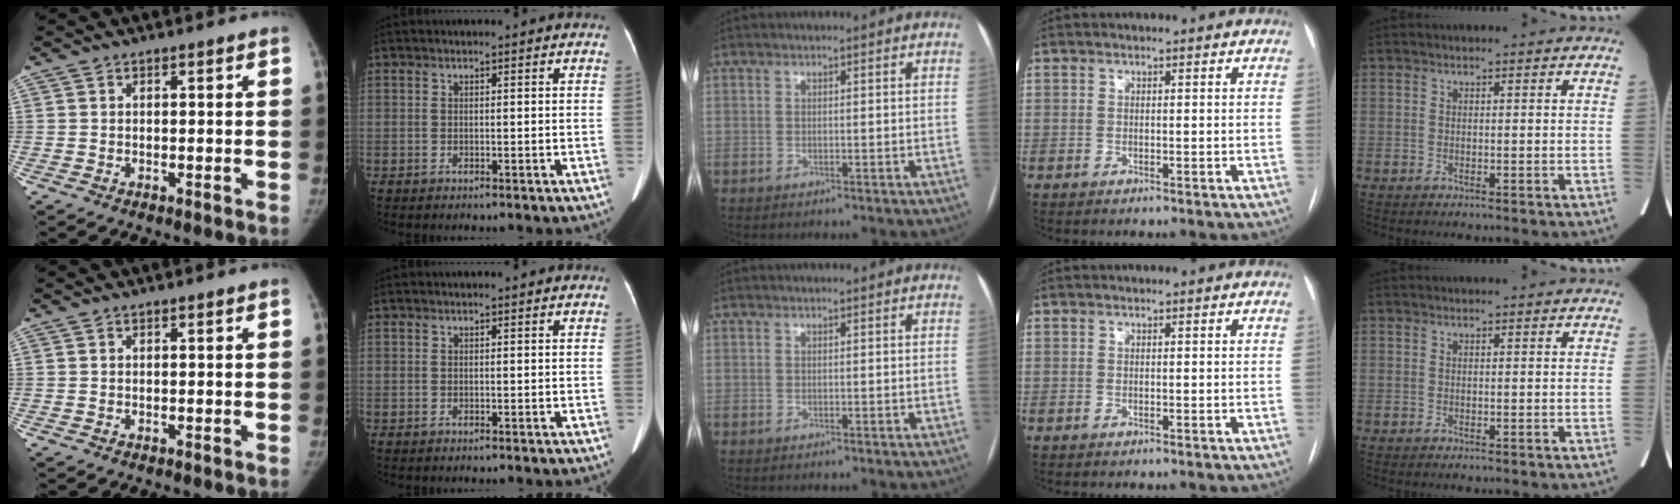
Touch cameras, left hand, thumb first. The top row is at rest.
{}